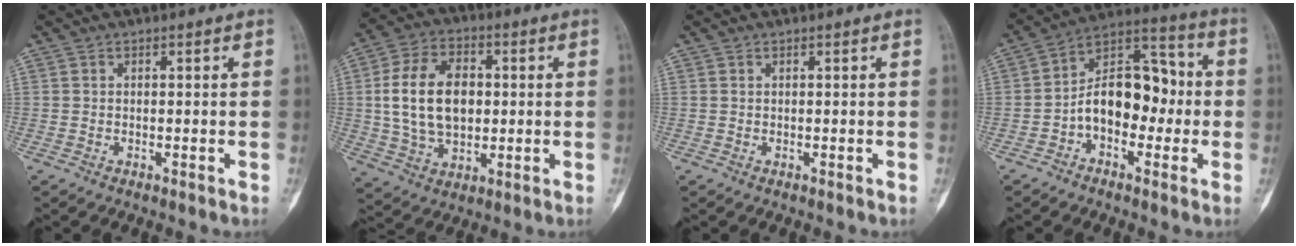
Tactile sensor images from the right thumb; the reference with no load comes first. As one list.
[{"total": 15.3, "force": [1.3, 10.2, 11.3], "torque": [-0.182, 0.008, 0.024]}, {"total": 0.0}, {"total": 14.1, "force": [-2.2, 9.0, 10.7], "torque": [-0.140, 0.051, -0.046]}]